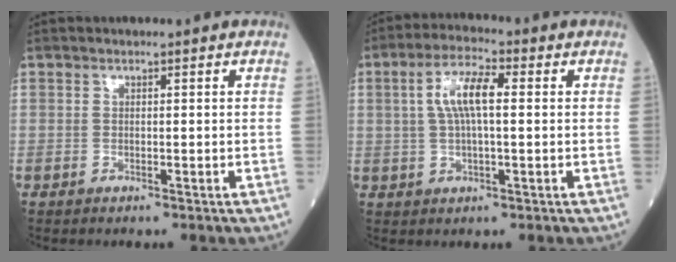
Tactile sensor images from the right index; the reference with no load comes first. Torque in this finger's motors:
{"motor_torque": [0.42, 0.25, 0.20, 0.10]}